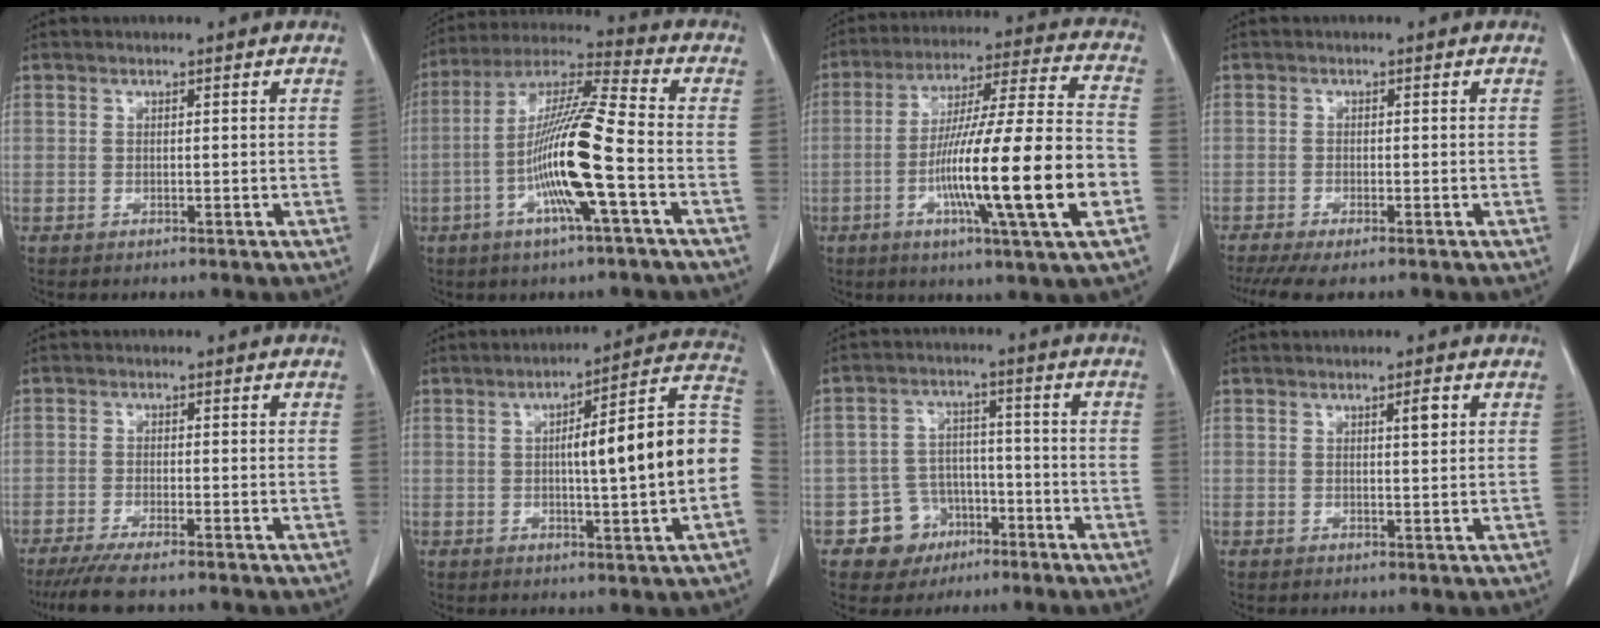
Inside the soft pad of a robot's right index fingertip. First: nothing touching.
{"total": 14.5, "force": [-4.0, -0.1, 13.9], "torque": [-0.272, 0.002, -0.084]}
{"total": 20.6, "force": [-5.8, 0.0, 19.8], "torque": [-0.328, -0.011, -0.100]}
{"total": 5.3, "force": [-4.2, 0.7, 3.2], "torque": [-0.048, -0.011, -0.070]}
{"total": 6.5, "force": [-5.3, 0.4, 3.7], "torque": [-0.058, -0.015, -0.087]}
{"total": 16.2, "force": [-0.6, 1.3, 16.1], "torque": [-0.203, 0.035, -0.010]}
{"total": 6.9, "force": [-3.5, 5.9, 0.6], "torque": [0.002, 0.016, -0.051]}
{"total": 1.7, "force": [0.7, 0.2, 1.6], "torque": [-0.026, 0.000, 0.011]}